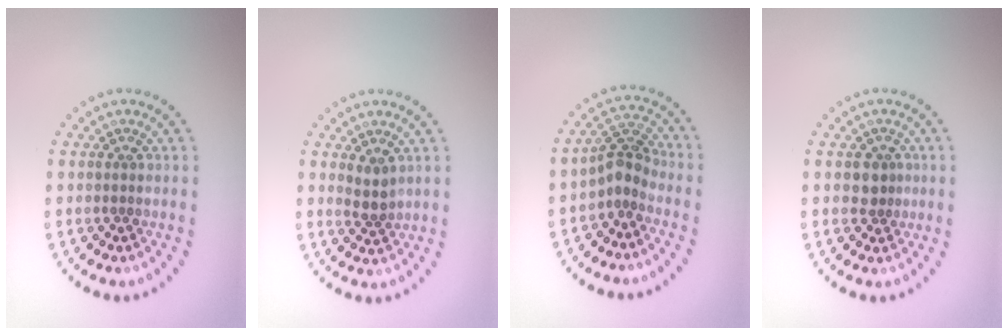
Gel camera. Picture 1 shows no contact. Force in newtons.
{"total": 1.5, "press": 1.2, "slide": 0.8}
{"total": 2.7, "press": 2.0, "slide": 1.7}
{"total": 1.9, "press": 1.6, "slide": 0.9}